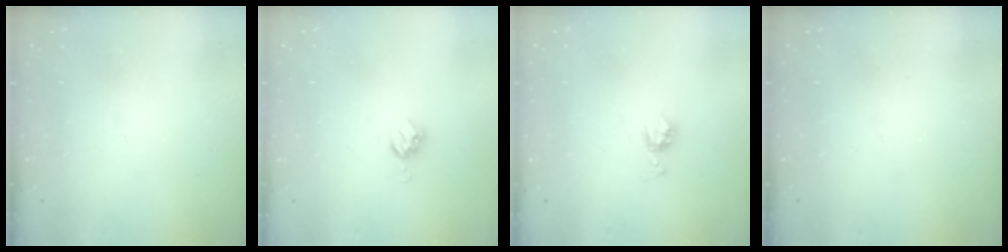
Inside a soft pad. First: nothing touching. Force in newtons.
{"total": 5.1, "press": 5.1, "slide": 0.1}
{"total": 5.9, "press": 5.9, "slide": 0.6}
{"total": 0.0}